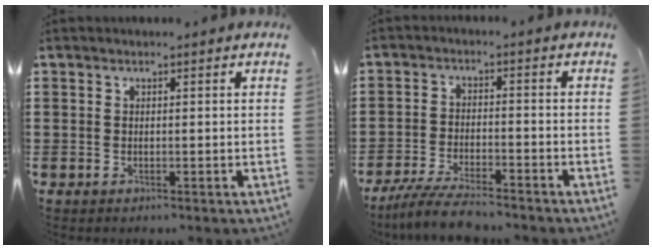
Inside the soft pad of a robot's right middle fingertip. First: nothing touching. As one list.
[{"total": 5.9, "force": [-5.3, 0.5, 2.4], "torque": [-0.059, -0.010, -0.102]}]